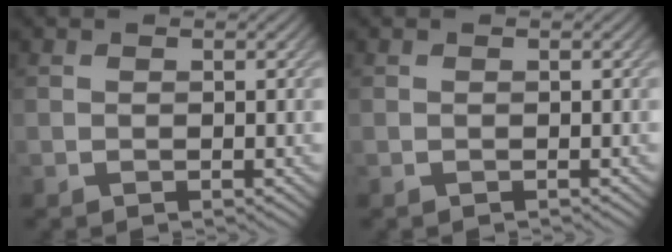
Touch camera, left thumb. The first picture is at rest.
{"total": 0.0}